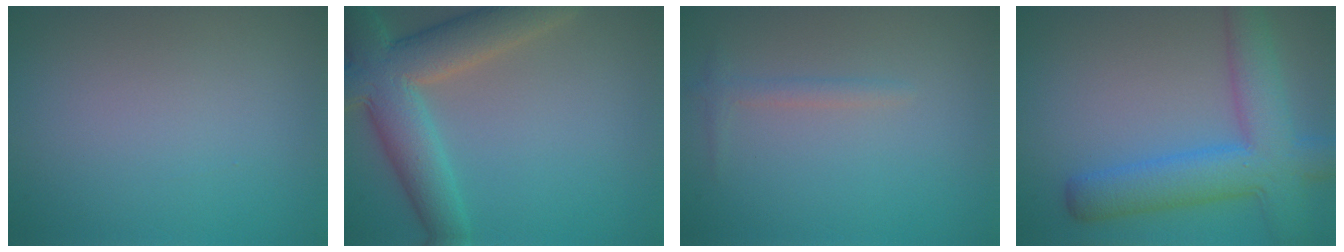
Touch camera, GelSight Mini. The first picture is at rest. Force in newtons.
{"total": 8.0, "press": 8.0, "slide": 0.3}
{"total": 1.1, "press": 1.1, "slide": 0.1}
{"total": 7.3, "press": 7.3, "slide": 0.2}